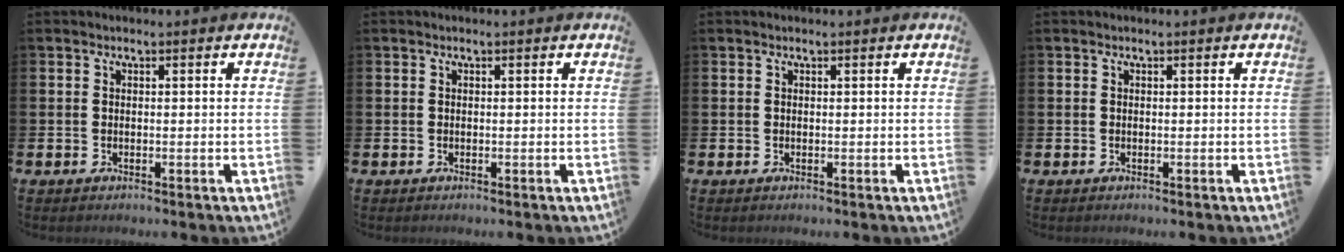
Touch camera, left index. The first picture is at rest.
{"total": 0.0}
{"total": 0.0}
{"total": 0.0}